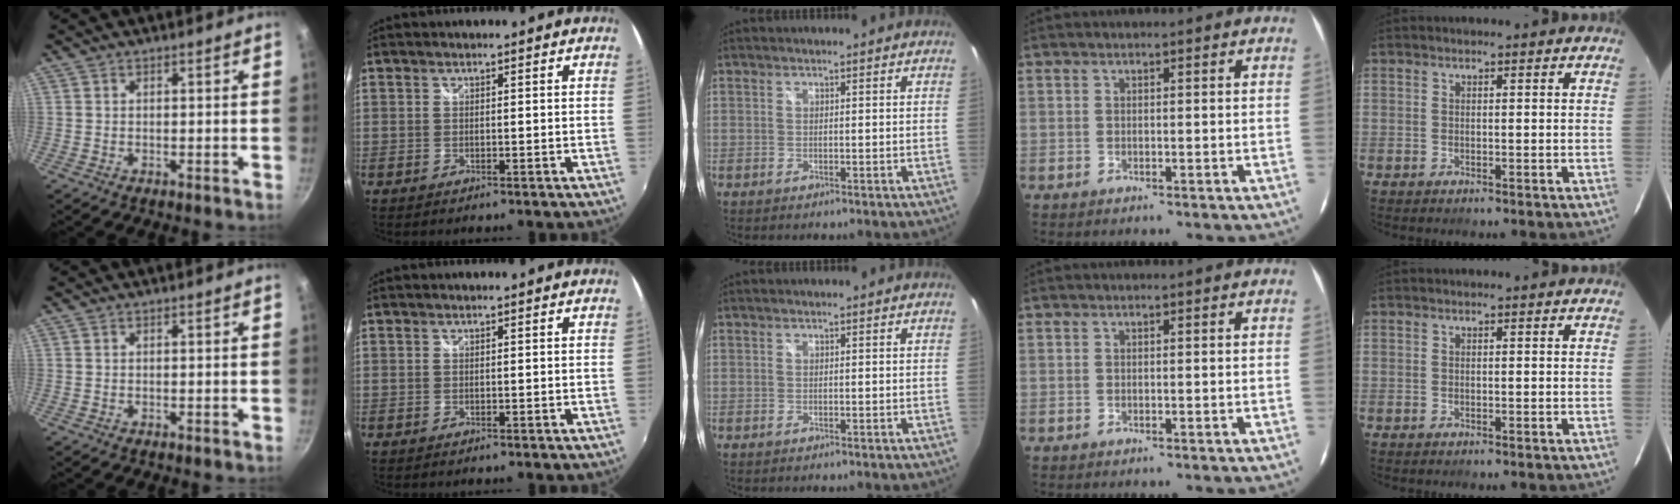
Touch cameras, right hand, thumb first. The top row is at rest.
{}